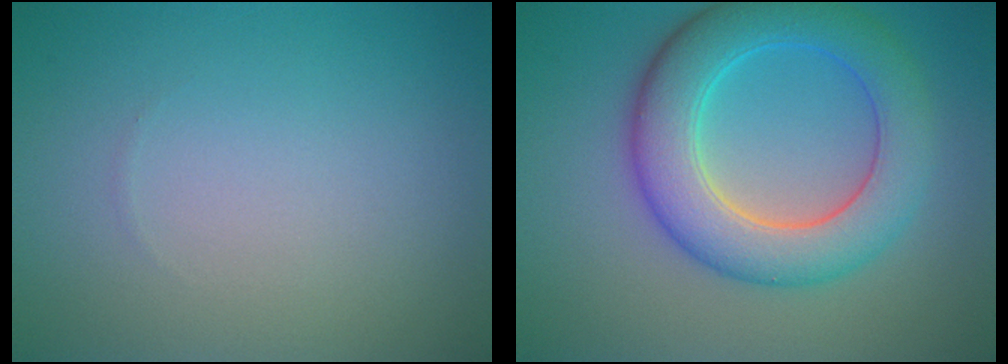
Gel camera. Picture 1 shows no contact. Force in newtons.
{"total": 7.5, "press": 7.5, "slide": 0.3}